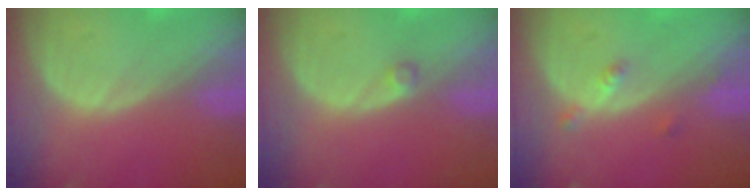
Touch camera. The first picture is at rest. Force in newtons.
{"total": 1.0, "press": 1.0, "slide": 0.2}
{"total": 2.4, "press": 2.0, "slide": 1.3}